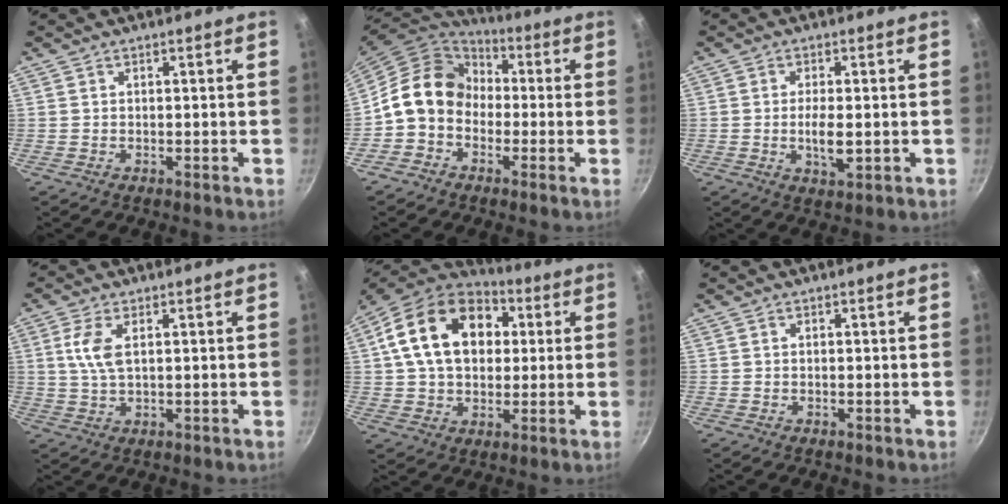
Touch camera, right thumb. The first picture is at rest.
{"total": 12.8, "force": [-0.9, 10.4, 7.3], "torque": [-0.093, 0.041, -0.040]}
{"total": 4.7, "force": [-0.5, 1.7, 4.4], "torque": [-0.083, -0.006, -0.009]}
{"total": 5.3, "force": [1.4, 2.3, 4.5], "torque": [-0.096, -0.001, 0.029]}
{"total": 20.3, "force": [4.7, 14.4, 13.6], "torque": [-0.212, 0.020, 0.068]}
{"total": 0.0}